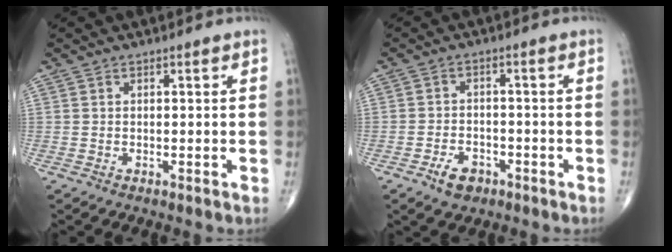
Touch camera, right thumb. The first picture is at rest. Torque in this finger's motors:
{"motor_torque": [-0.11, 0.30, -0.13, -0.17, 0.11]}